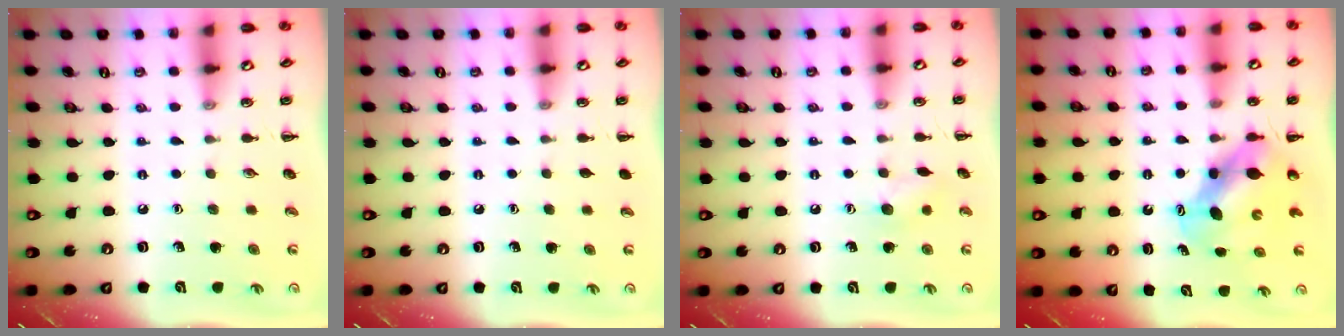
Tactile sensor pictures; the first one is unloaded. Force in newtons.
{"total": 0.0}
{"total": 6.2, "press": 6.1, "slide": 0.9}
{"total": 6.2, "press": 6.0, "slide": 1.5}